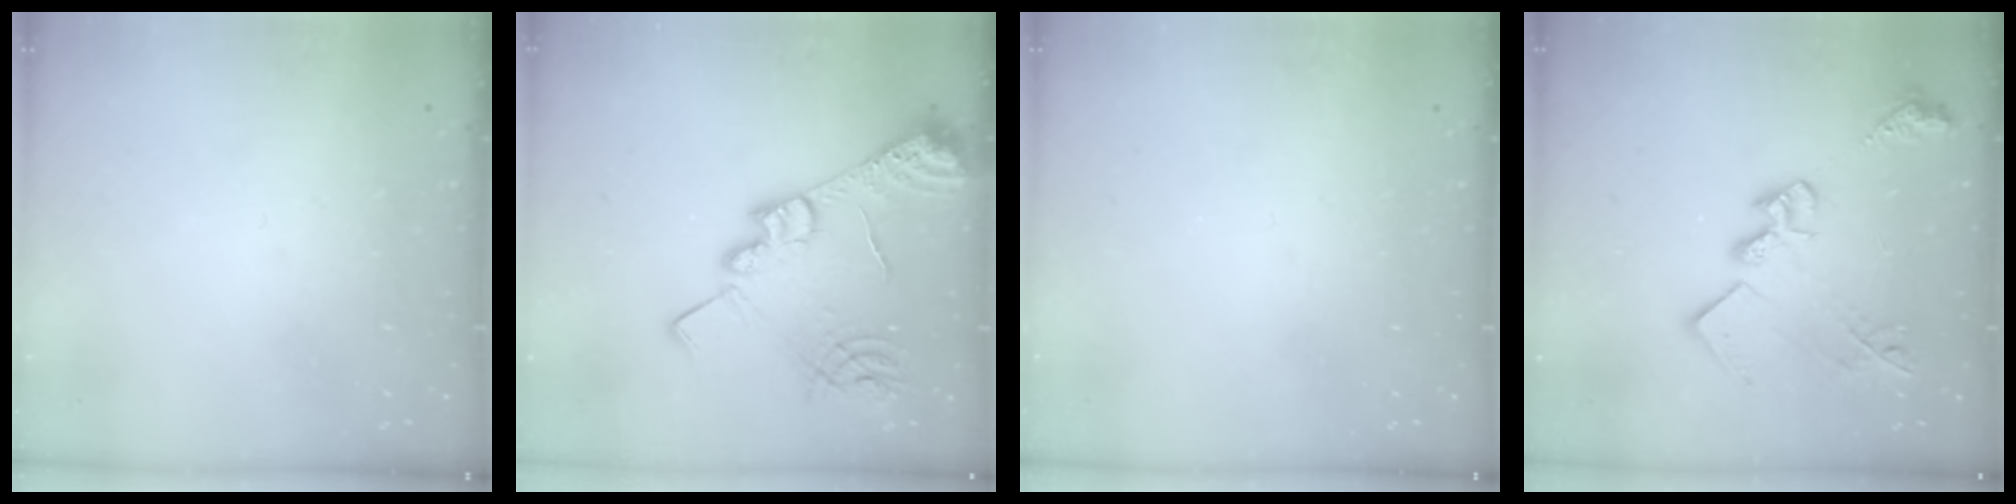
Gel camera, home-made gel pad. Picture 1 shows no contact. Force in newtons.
{"total": 18.2, "press": 18.1, "slide": 1.5}
{"total": 0.0}
{"total": 17.5, "press": 17.5, "slide": 1.1}